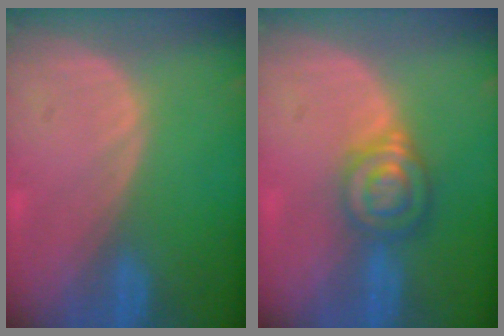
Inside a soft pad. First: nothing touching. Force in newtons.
{"total": 6.5, "press": 5.7, "slide": 3.2}